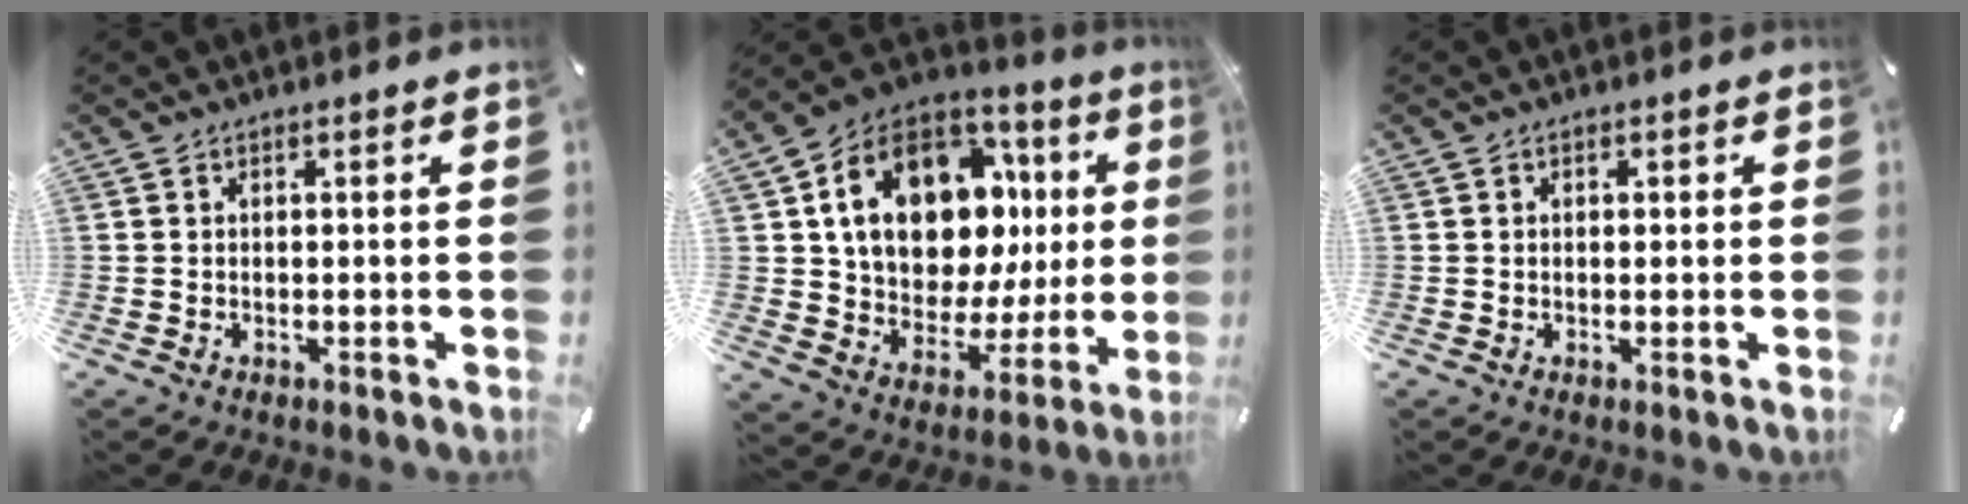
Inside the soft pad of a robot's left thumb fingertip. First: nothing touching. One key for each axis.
{"total": 19.8, "fx": 7.7, "fy": 12.6, "fz": 13.1, "tx": -0.215, "ty": -0.045, "tz": 0.134}
{"total": 0.9, "fx": 0.1, "fy": 0.8, "fz": 0.5, "tx": -0.009, "ty": 0.005, "tz": 0.001}